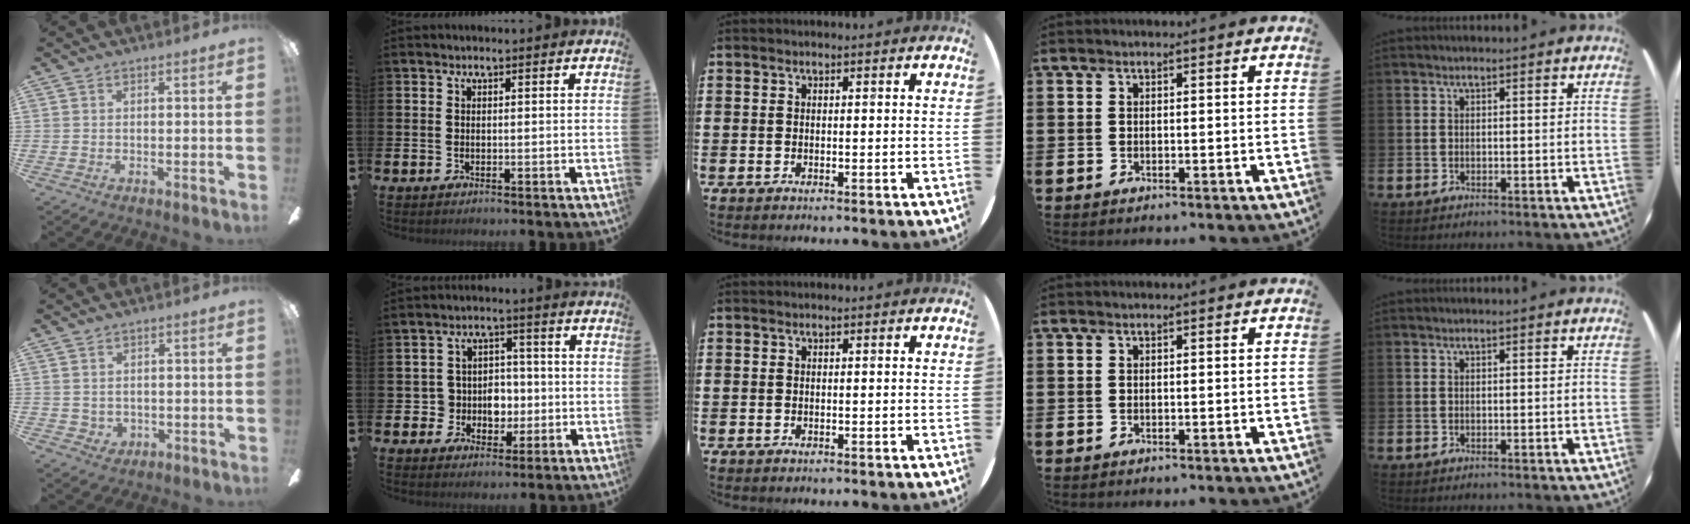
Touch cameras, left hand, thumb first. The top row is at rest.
{"thumb": {"total": 2.1, "force": [0.8, 1.9, 0.5], "torque": [-0.012, -0.001, 0.014]}, "index": {"total": 5.1, "force": [-0.9, 4.9, 1.2], "torque": [-0.027, 0.005, -0.024]}}